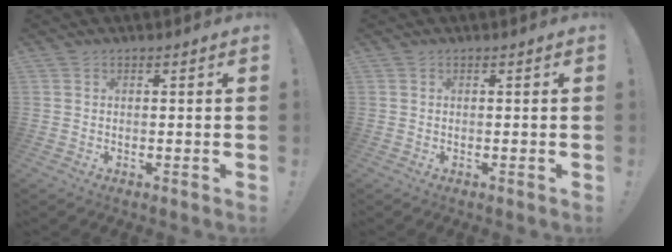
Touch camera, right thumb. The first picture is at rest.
{"total": 0.0}